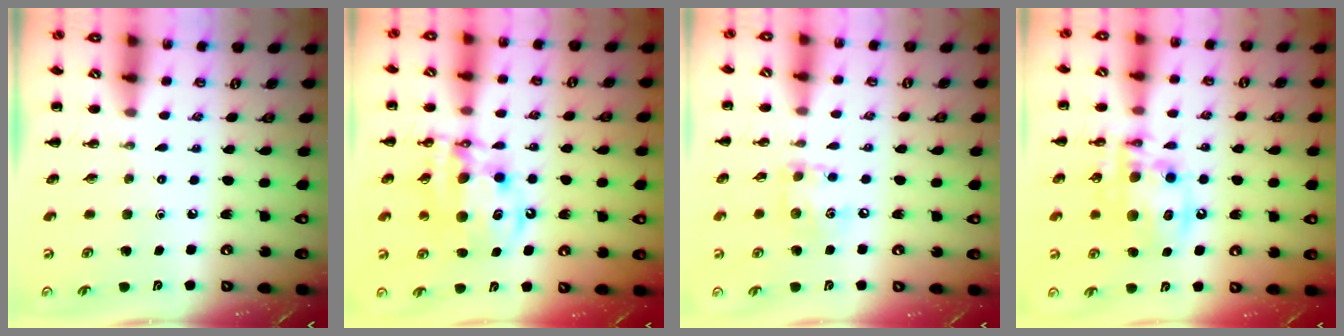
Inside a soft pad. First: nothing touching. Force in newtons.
{"total": 12.6, "press": 12.1, "slide": 3.6}
{"total": 8.2, "press": 8.1, "slide": 0.6}
{"total": 13.4, "press": 13.1, "slide": 2.9}